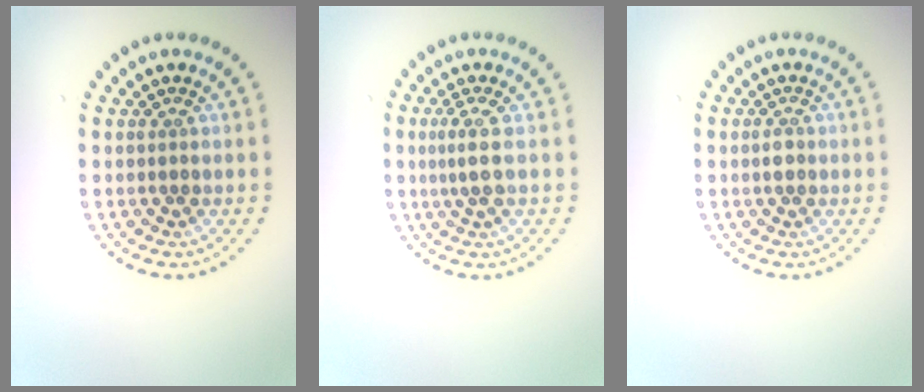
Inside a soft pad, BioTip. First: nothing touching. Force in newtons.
{"total": 2.1, "press": 1.6, "slide": 1.3}
{"total": 0.9, "press": 0.8, "slide": 0.3}